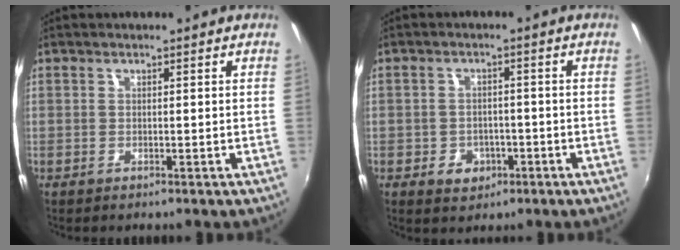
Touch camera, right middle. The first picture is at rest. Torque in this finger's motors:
{"motor_torque": [0.57, -0.61, 0.06, 0.01]}